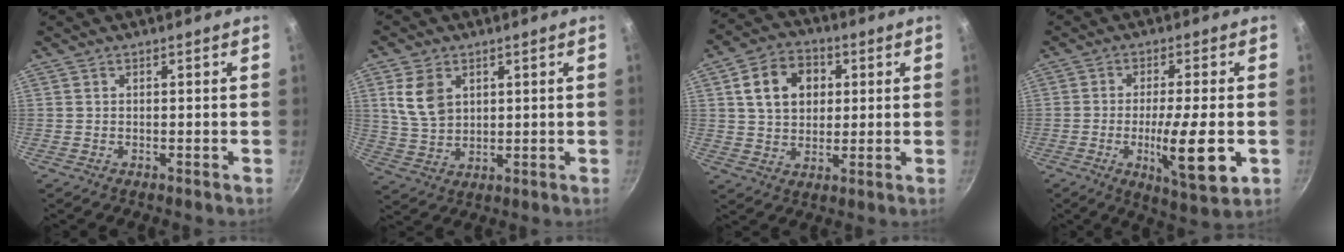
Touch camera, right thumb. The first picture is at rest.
{"total": 8.0, "force": [2.8, 5.7, 4.9], "torque": [-0.079, -0.014, 0.062]}
{"total": 11.5, "force": [3.1, 8.8, 6.8], "torque": [-0.094, 0.007, 0.045]}
{"total": 12.6, "force": [-2.9, 2.5, 12.0], "torque": [-0.188, -0.004, -0.044]}